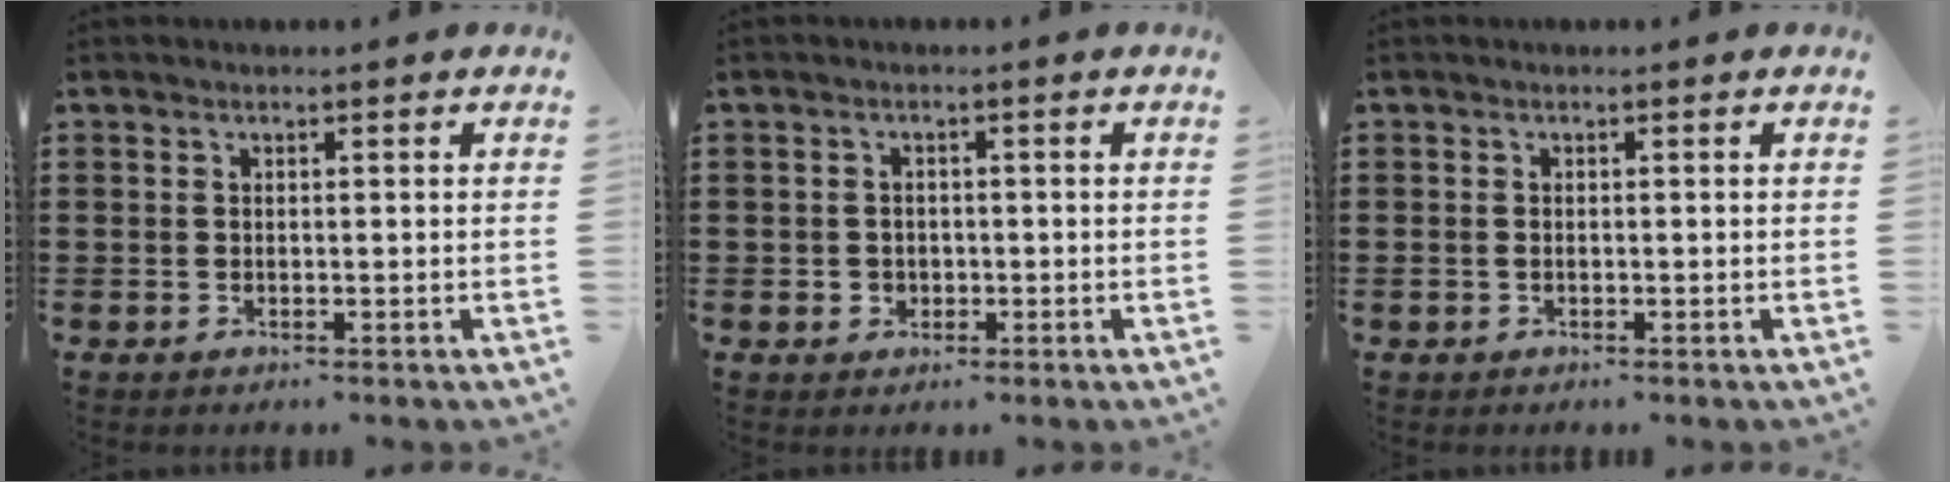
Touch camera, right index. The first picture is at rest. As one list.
[{"total": 1.7, "force": [-0.5, 1.5, 0.5], "torque": [-0.017, 0.001, -0.011]}, {"total": 0.7, "force": [-0.2, 0.5, 0.4], "torque": [-0.010, 0.002, -0.004]}]